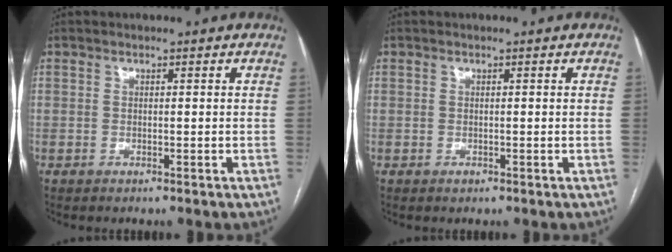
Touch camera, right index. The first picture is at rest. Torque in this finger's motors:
{"motor_torque": [0.05, -0.09, 0.00, -0.04]}